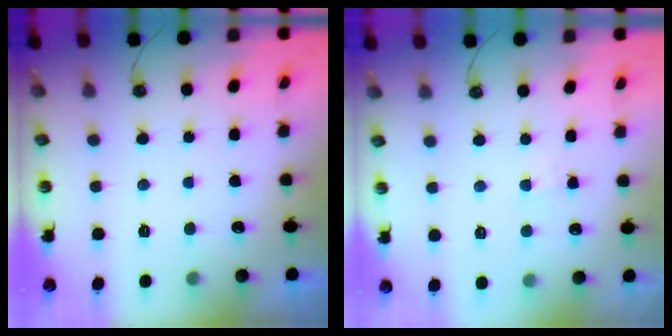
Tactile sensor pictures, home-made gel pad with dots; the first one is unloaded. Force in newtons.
{"total": 3.3, "press": 3.3, "slide": 0.5}